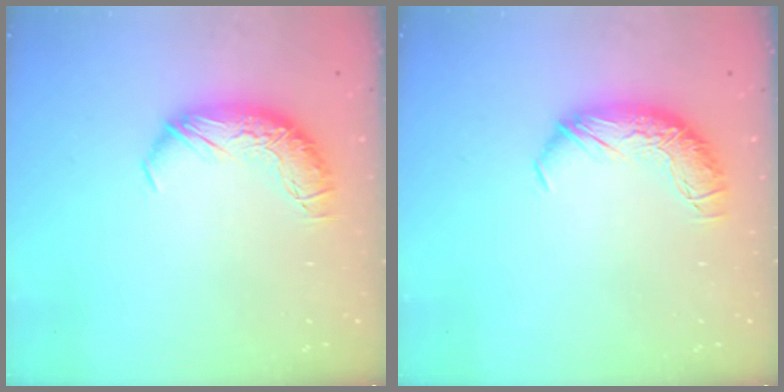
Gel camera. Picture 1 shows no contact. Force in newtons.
{"total": 0.0}